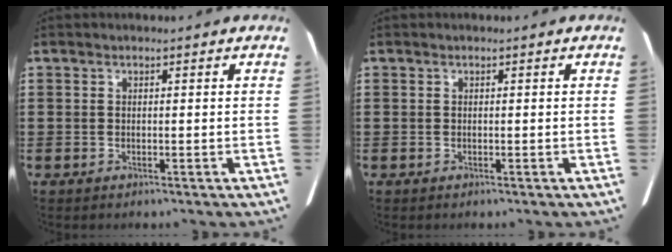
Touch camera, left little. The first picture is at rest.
{"total": 0.0}